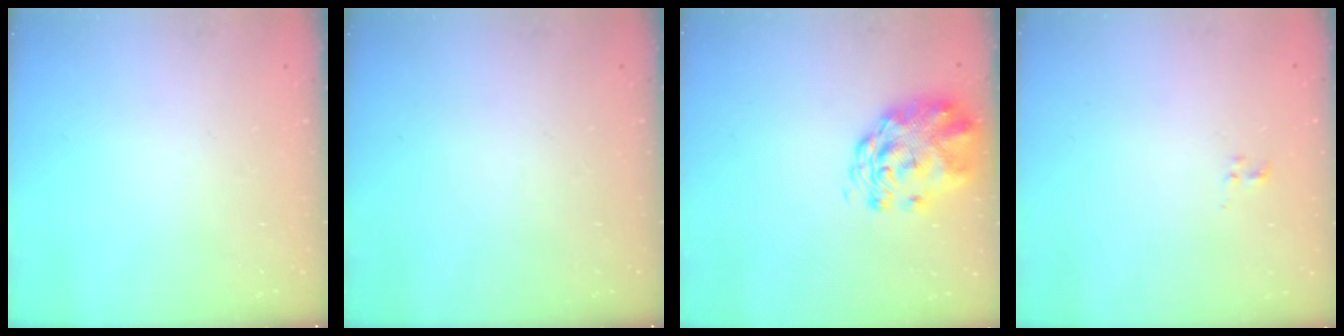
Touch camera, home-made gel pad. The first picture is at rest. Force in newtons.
{"total": 0.0}
{"total": 2.8, "press": 2.5, "slide": 1.1}
{"total": 0.7, "press": 0.4, "slide": 0.6}